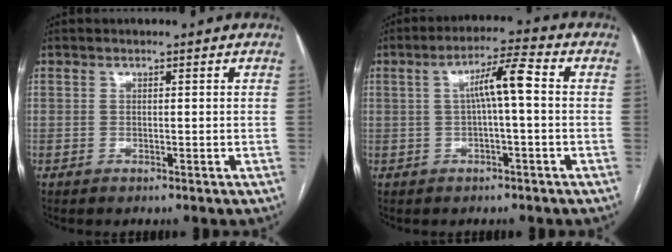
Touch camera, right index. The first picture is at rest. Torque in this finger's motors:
{"motor_torque": [1.16, 0.10, 0.19, 0.14]}